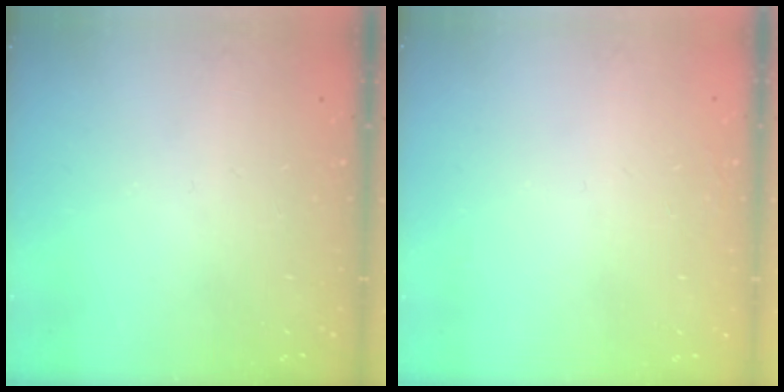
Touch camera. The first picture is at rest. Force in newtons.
{"total": 1.5, "press": 1.5, "slide": 0.1}